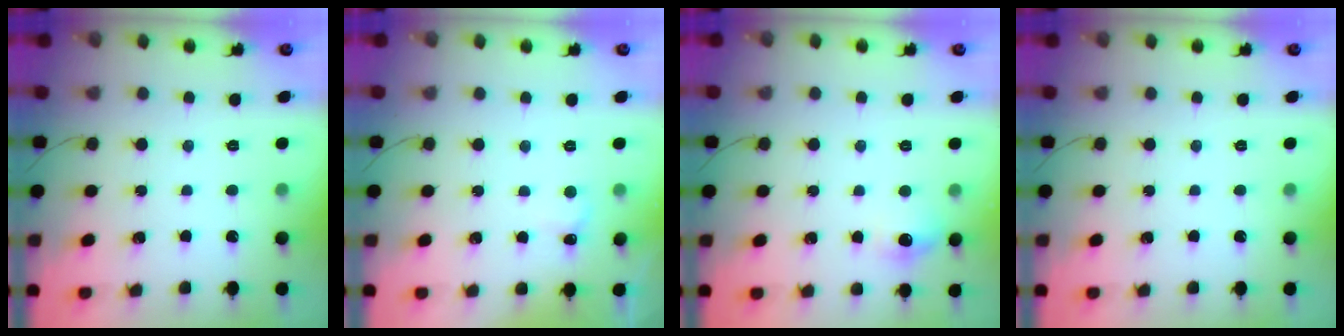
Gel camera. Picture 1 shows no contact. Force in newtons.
{"total": 4.7, "press": 4.5, "slide": 1.3}
{"total": 6.9, "press": 6.8, "slide": 1.3}
{"total": 0.0}